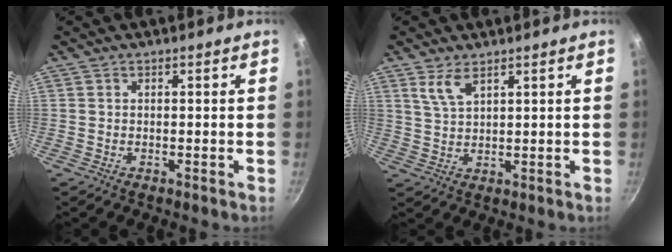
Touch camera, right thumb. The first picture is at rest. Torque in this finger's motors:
{"motor_torque": [-0.68, 0.92, -0.23, 0.12, 0.04]}